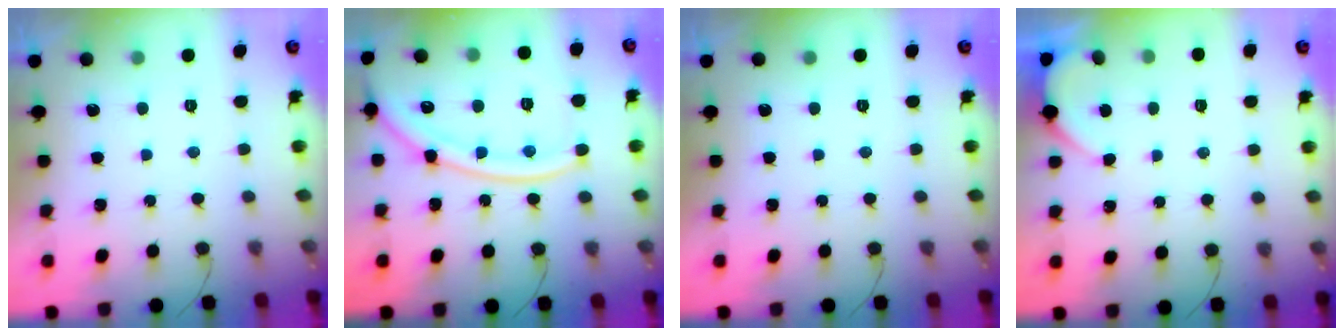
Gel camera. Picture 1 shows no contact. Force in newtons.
{"total": 17.3, "press": 17.2, "slide": 1.8}
{"total": 0.0}
{"total": 2.3, "press": 2.3, "slide": 0.3}